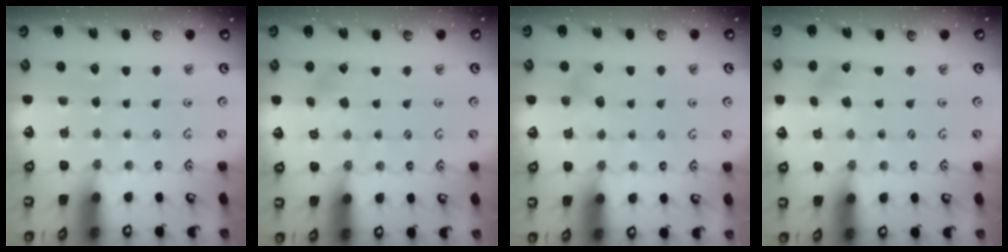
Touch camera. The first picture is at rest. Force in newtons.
{"total": 3.1, "press": 3.0, "slide": 0.4}
{"total": 4.7, "press": 4.6, "slide": 0.7}
{"total": 2.9, "press": 2.9, "slide": 0.4}